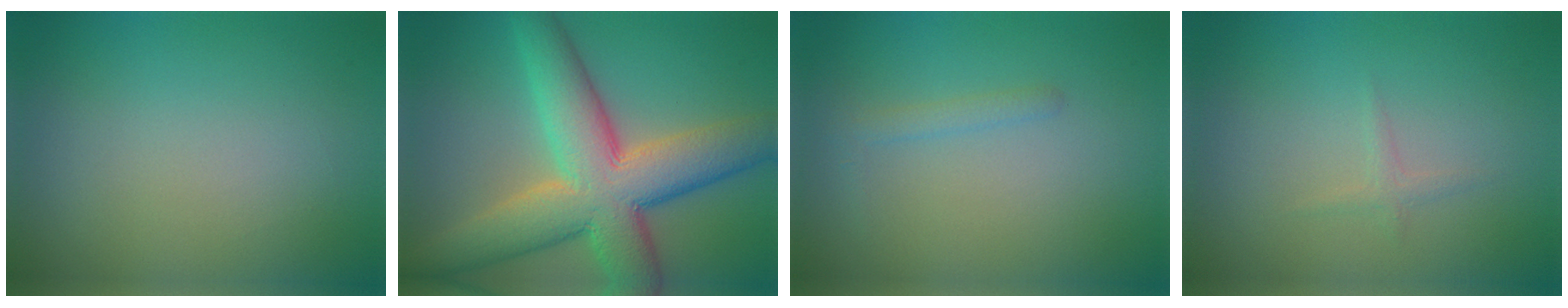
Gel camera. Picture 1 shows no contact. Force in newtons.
{"total": 11.5, "press": 11.5, "slide": 0.5}
{"total": 1.1, "press": 1.1, "slide": 0.0}
{"total": 0.8, "press": 0.8, "slide": 0.0}